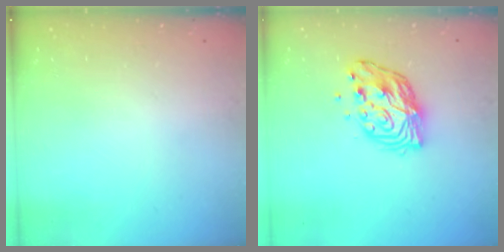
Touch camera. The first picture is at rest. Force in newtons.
{"total": 11.1, "press": 11.1, "slide": 1.1}